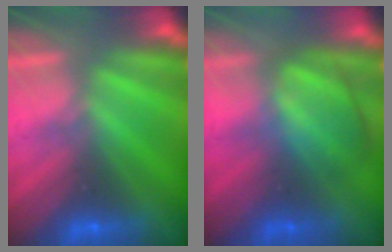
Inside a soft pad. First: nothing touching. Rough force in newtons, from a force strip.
{"total": 2.9}